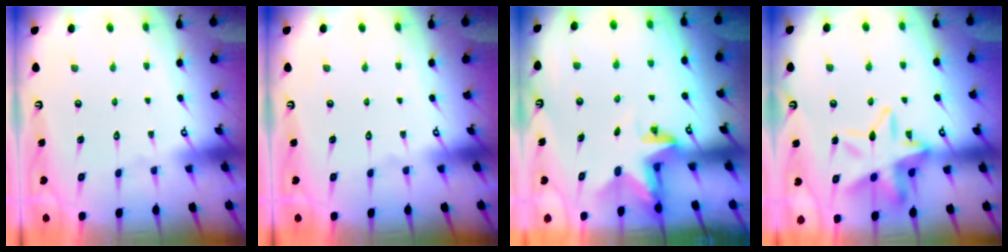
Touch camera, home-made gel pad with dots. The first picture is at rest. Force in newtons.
{"total": 0.0}
{"total": 3.0, "press": 3.0, "slide": 0.2}
{"total": 16.9, "press": 16.8, "slide": 1.5}